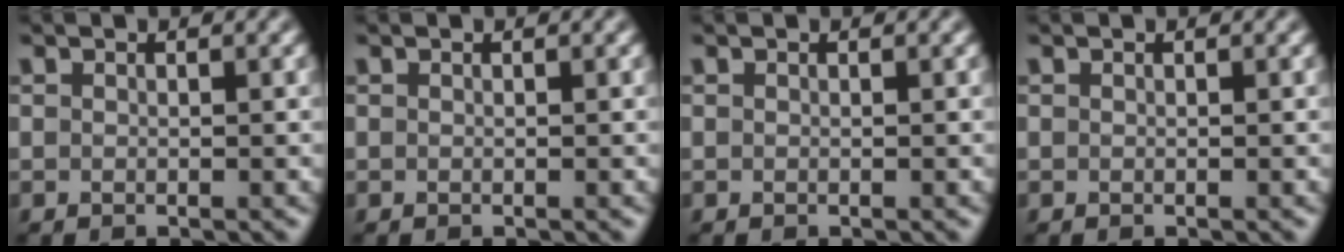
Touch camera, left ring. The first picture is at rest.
{"total": 0.0}
{"total": 0.0}
{"total": 0.0}